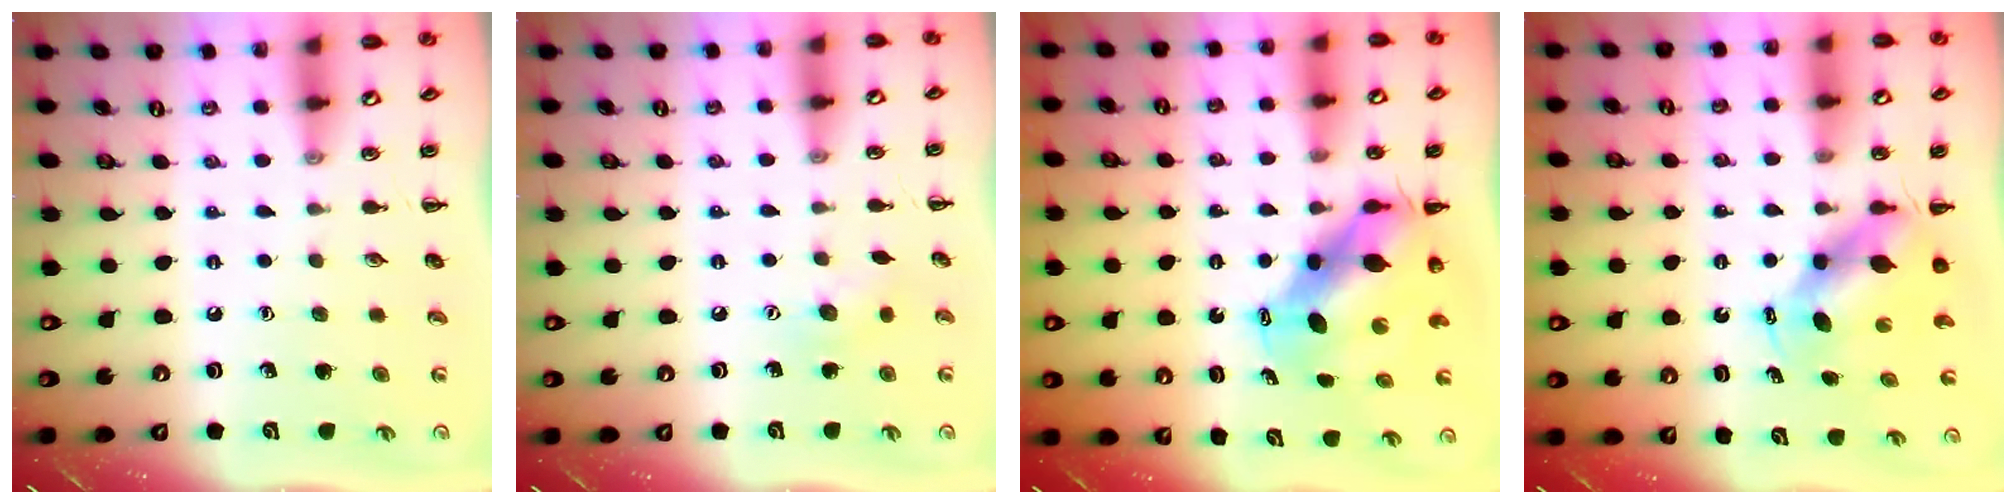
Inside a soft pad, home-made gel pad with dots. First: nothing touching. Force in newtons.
{"total": 5.5, "press": 5.5, "slide": 1.0}
{"total": 8.5, "press": 8.3, "slide": 1.7}
{"total": 5.5, "press": 5.3, "slide": 1.6}